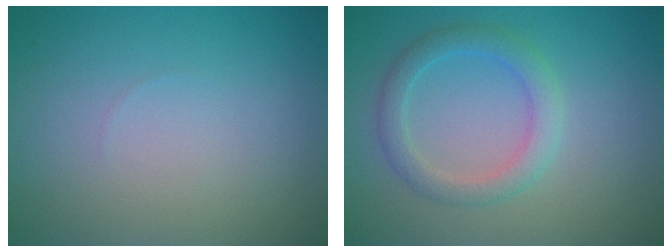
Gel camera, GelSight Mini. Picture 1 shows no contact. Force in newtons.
{"total": 2.9, "press": 2.9, "slide": 0.1}